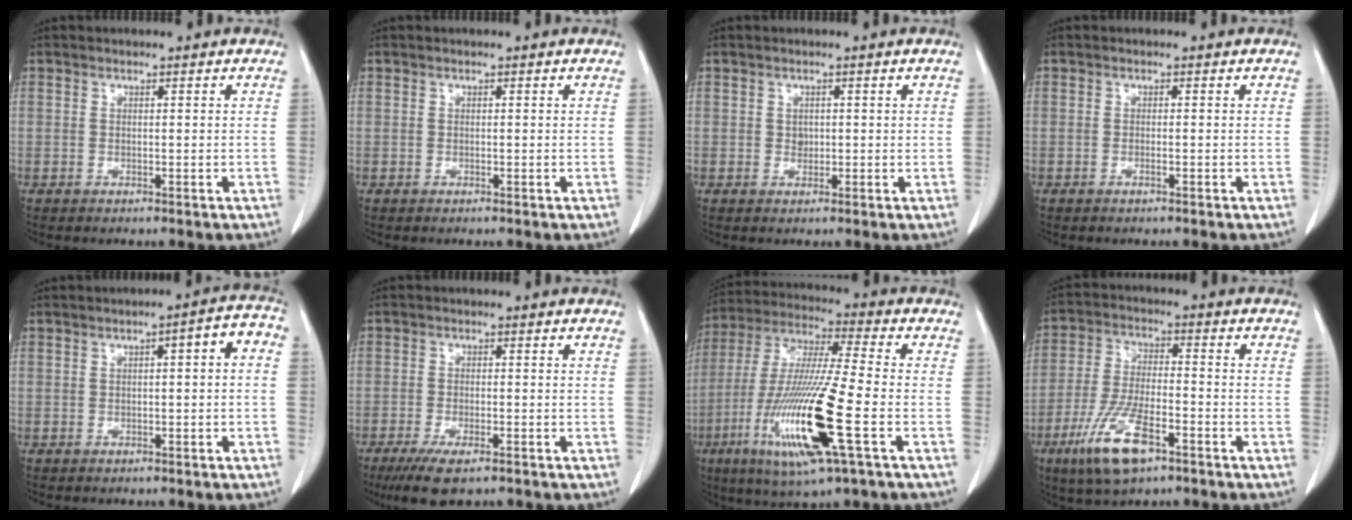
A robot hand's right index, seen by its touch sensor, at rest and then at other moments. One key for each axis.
{"total": 0.0}
{"total": 1.2, "fx": 0.2, "fy": 1.0, "fz": 0.6, "tx": -0.008, "ty": 0.000, "tz": 0.005}
{"total": 0.5, "fx": -0.2, "fy": 0.0, "fz": 0.5, "tx": -0.010, "ty": 0.000, "tz": -0.004}
{"total": 4.3, "fx": 0.2, "fy": 1.0, "fz": 4.2, "tx": -0.050, "ty": 0.022, "tz": -0.001}
{"total": 6.5, "fx": -4.5, "fy": 1.7, "fz": 4.4, "tx": -0.076, "ty": -0.015, "tz": -0.073}
{"total": 18.7, "fx": -6.1, "fy": 0.8, "fz": 17.7, "tx": -0.374, "ty": -0.028, "tz": -0.116}
{"total": 11.2, "fx": -6.2, "fy": 3.0, "fz": 8.9, "tx": -0.185, "ty": -0.016, "tz": -0.111}